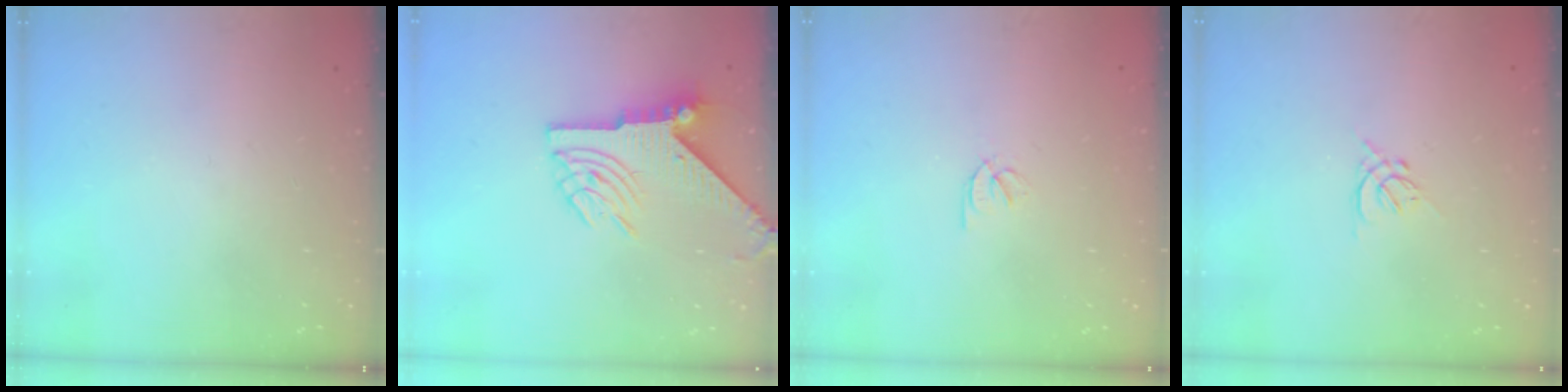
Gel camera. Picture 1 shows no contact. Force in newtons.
{"total": 8.8, "press": 8.7, "slide": 1.3}
{"total": 2.1, "press": 2.1, "slide": 0.4}
{"total": 1.3, "press": 1.2, "slide": 0.5}